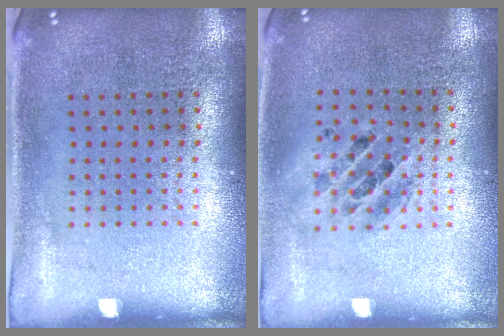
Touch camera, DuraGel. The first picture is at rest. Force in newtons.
{"total": 1.3, "press": 1.2, "slide": 0.5}